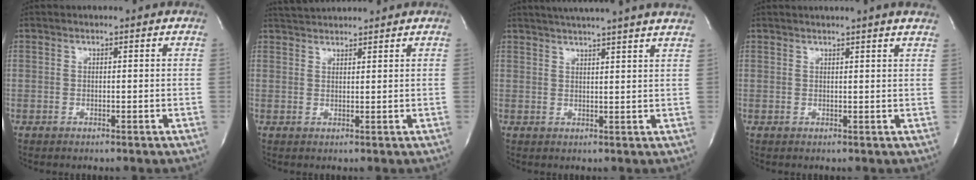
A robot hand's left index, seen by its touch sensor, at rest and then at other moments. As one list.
[{"total": 4.1, "force": [4.0, 0.1, 0.6], "torque": [-0.017, 0.029, 0.073]}, {"total": 15.0, "force": [13.2, -0.8, 6.9], "torque": [-0.120, 0.006, 0.165]}, {"total": 5.8, "force": [5.2, -0.9, 2.5], "torque": [-0.033, 0.012, 0.048]}]